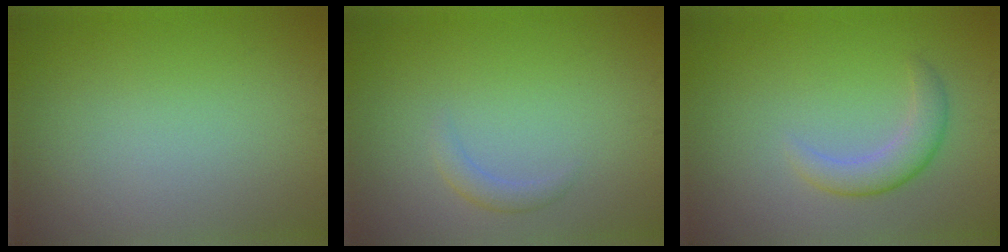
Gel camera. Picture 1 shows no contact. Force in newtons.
{"total": 1.2, "press": 1.2, "slide": 0.1}
{"total": 2.7, "press": 2.7, "slide": 0.1}